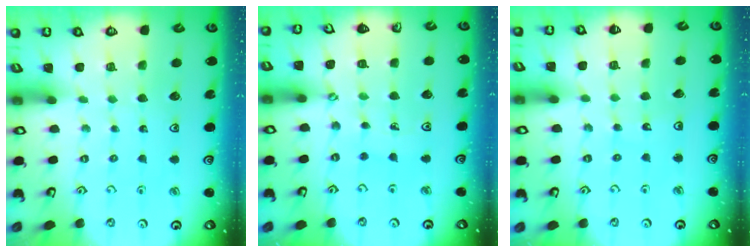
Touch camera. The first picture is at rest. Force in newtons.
{"total": 5.7, "press": 5.5, "slide": 1.5}
{"total": 2.9, "press": 2.9, "slide": 0.3}